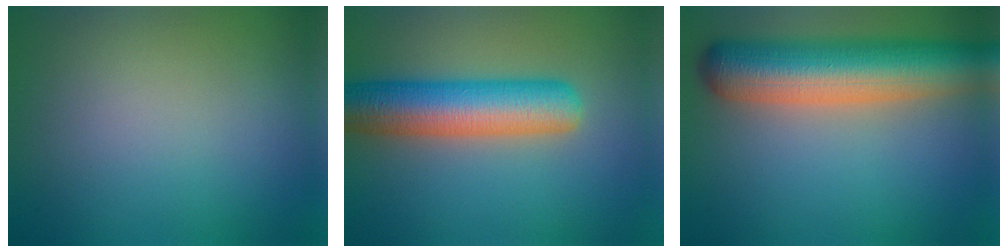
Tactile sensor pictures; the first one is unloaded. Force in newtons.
{"total": 7.8, "press": 7.8, "slide": 0.3}
{"total": 10.1, "press": 10.1, "slide": 0.6}